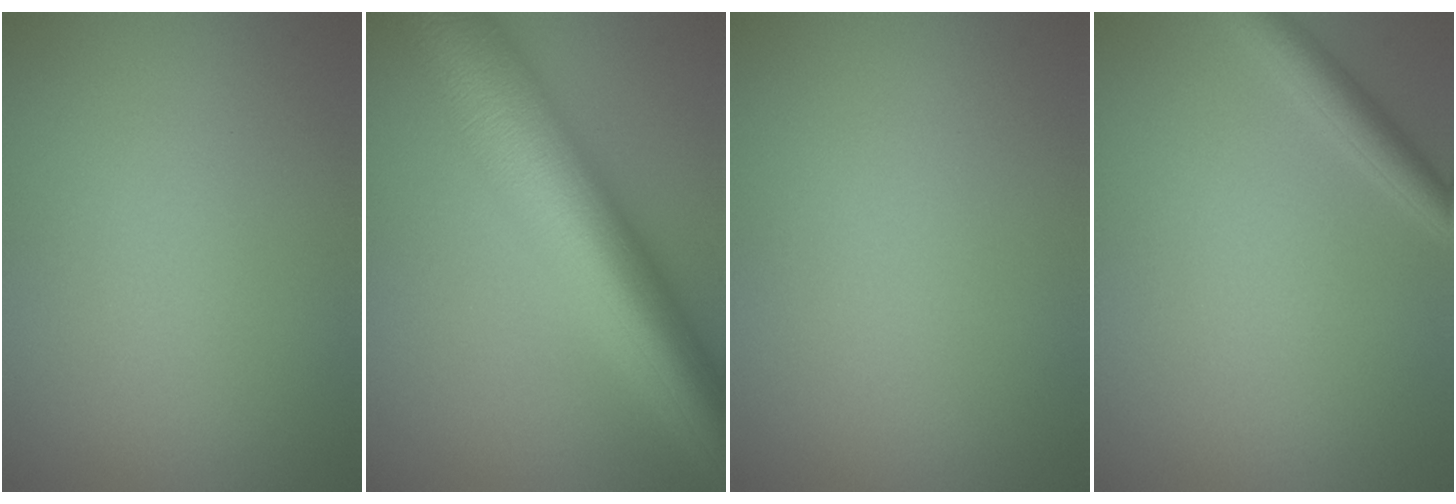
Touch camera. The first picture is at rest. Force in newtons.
{"total": 12.3, "press": 12.3, "slide": 0.2}
{"total": 0.0}
{"total": 2.3, "press": 2.3, "slide": 0.2}